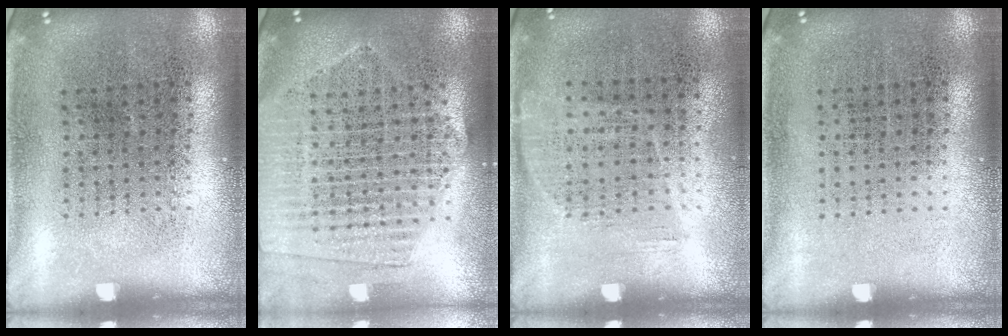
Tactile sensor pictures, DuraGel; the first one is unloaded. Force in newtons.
{"total": 2.0, "press": 1.8, "slide": 0.9}
{"total": 1.1, "press": 0.9, "slide": 0.7}
{"total": 0.0}